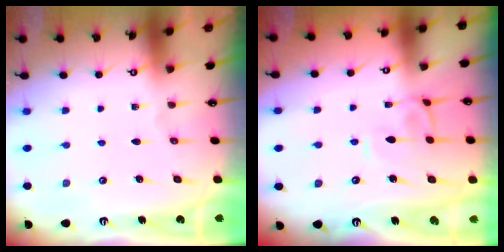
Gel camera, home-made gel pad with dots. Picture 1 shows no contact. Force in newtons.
{"total": 2.7, "press": 2.6, "slide": 0.4}